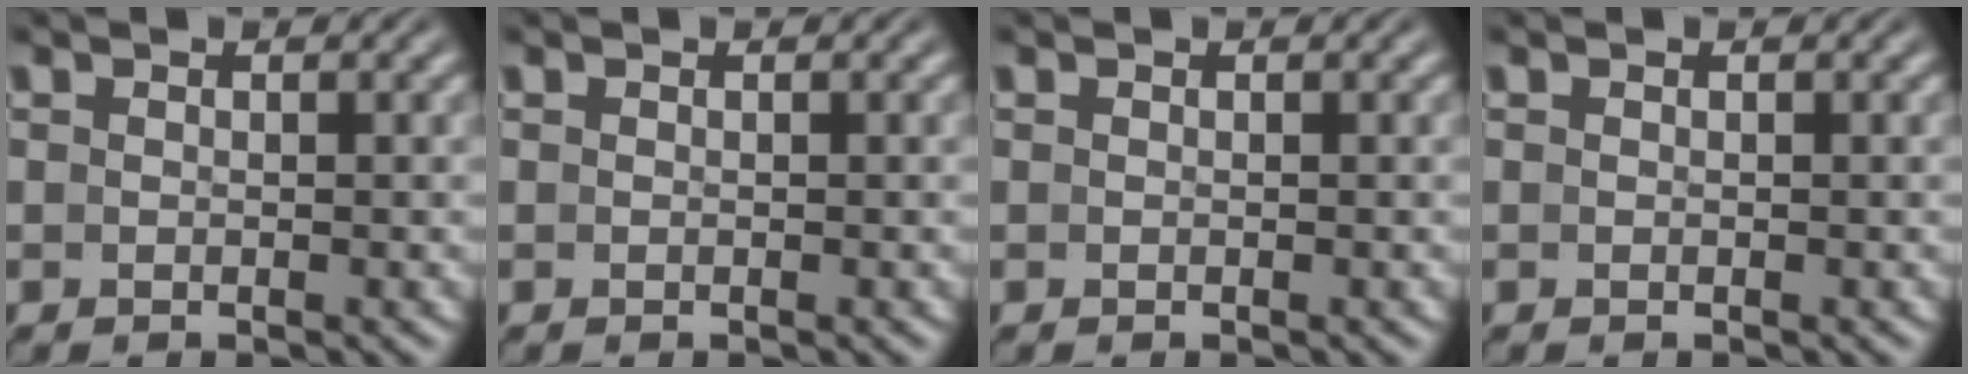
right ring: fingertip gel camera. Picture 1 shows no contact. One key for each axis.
{"total": 0.0}
{"total": 0.0}
{"total": 0.0}